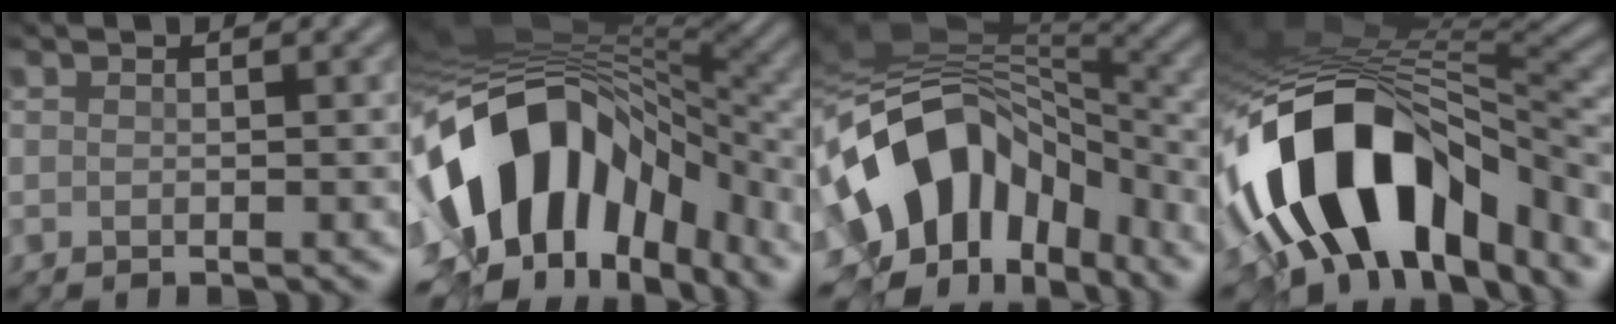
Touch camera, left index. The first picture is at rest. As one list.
[{"total": 16.8, "force": [-3.4, 10.4, 12.7], "torque": [-0.241, -0.004, -0.049]}, {"total": 14.6, "force": [-3.0, 9.8, 10.4], "torque": [-0.197, -0.004, -0.045]}, {"total": 14.6, "force": [-5.2, 7.6, 11.3], "torque": [-0.186, 0.020, -0.094]}]